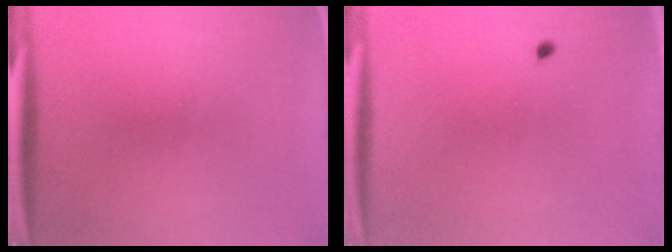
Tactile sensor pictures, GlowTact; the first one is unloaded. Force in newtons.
{"total": 0.5}